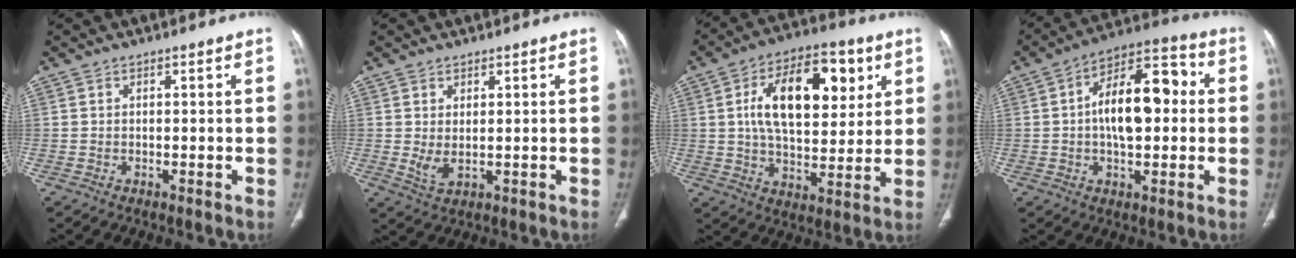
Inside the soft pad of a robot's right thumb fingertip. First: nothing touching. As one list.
[{"total": 2.9, "force": [0.4, 1.2, 2.5], "torque": [-0.054, -0.009, 0.019]}, {"total": 19.0, "force": [5.7, 10.1, 15.1], "torque": [-0.204, -0.005, 0.090]}, {"total": 15.5, "force": [1.0, 8.0, 13.3], "torque": [-0.190, 0.034, 0.007]}]